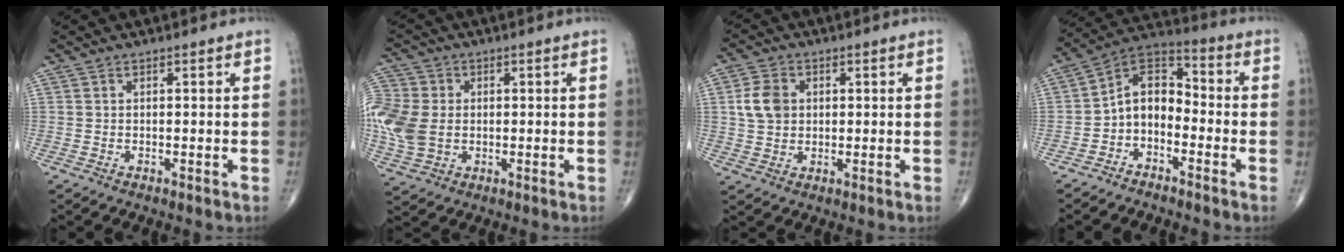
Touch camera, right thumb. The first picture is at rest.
{"total": 13.2, "force": [-0.4, 10.3, 8.2], "torque": [-0.200, 0.002, -0.005]}
{"total": 6.2, "force": [1.1, 4.9, 3.7], "torque": [-0.059, 0.000, 0.020]}
{"total": 8.9, "force": [-3.0, 6.1, 5.8], "torque": [-0.078, 0.060, -0.072]}